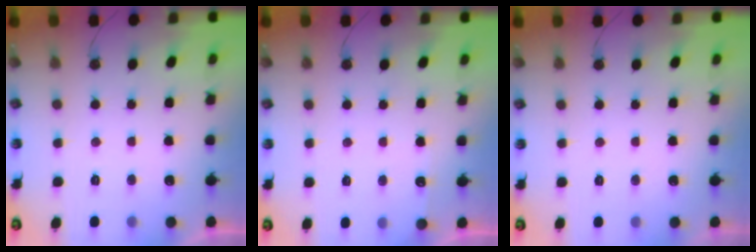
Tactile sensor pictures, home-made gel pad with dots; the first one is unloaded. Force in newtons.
{"total": 3.0, "press": 2.9, "slide": 0.4}
{"total": 0.0}